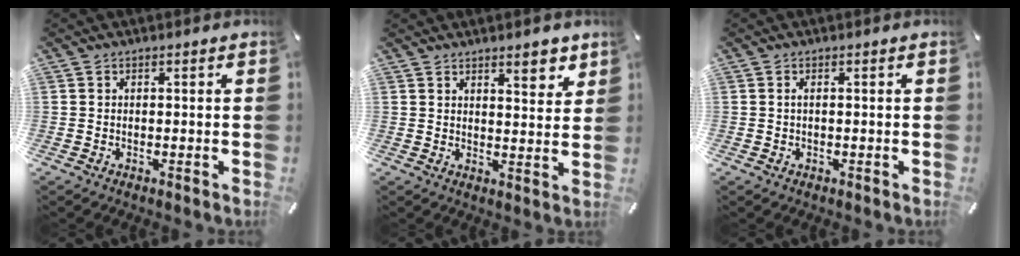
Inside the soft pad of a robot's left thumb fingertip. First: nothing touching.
{"total": 5.7, "force": [4.4, 2.4, 2.7], "torque": [-0.017, -0.030, 0.071]}
{"total": 1.0, "force": [0.1, 0.5, 0.8], "torque": [-0.018, 0.002, 0.000]}